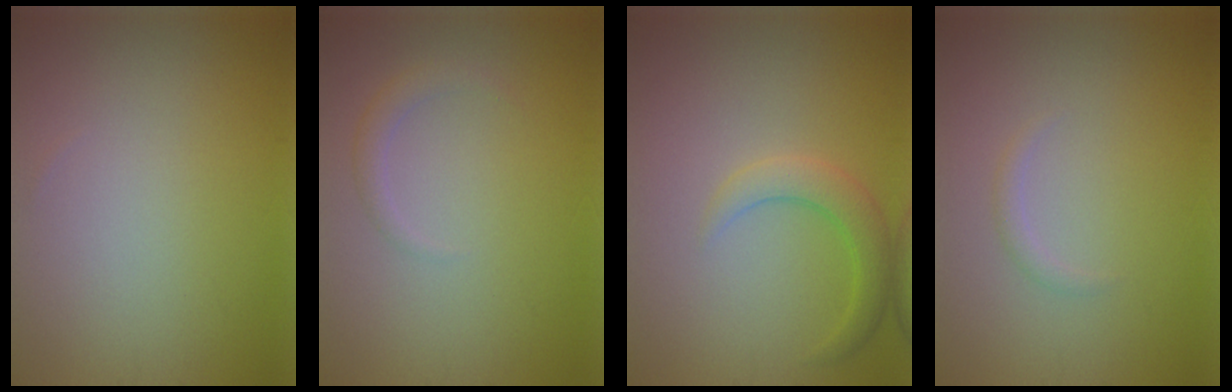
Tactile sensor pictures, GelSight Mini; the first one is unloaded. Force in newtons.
{"total": 1.3, "press": 1.3, "slide": 0.1}
{"total": 2.8, "press": 2.8, "slide": 0.4}
{"total": 0.8, "press": 0.8, "slide": 0.1}